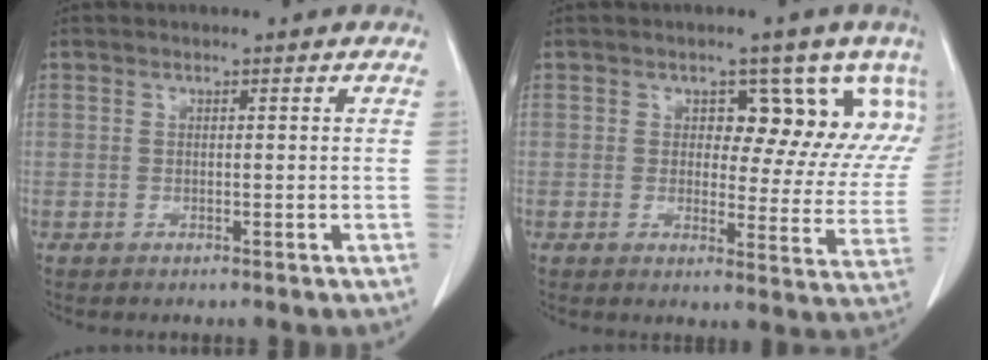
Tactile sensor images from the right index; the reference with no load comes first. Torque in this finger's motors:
{"motor_torque": [0.23, 0.21, 0.03, 0.00]}